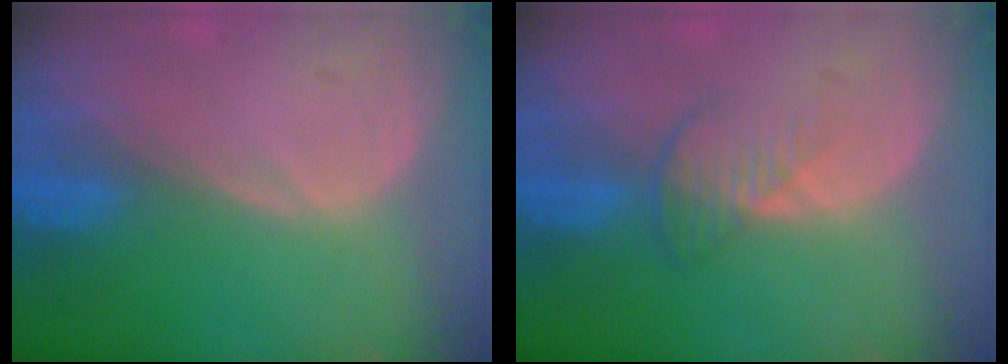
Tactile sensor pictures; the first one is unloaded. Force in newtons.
{"total": 3.8, "press": 3.3, "slide": 1.8}